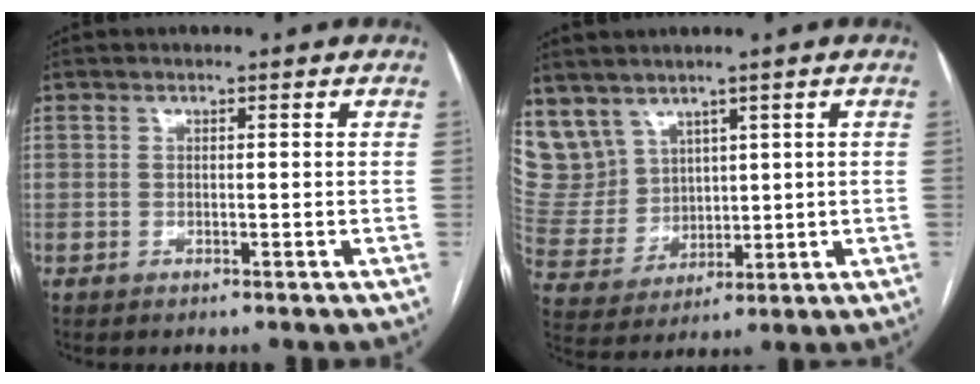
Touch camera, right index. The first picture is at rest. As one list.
[{"total": 10.4, "force": [6.5, 7.8, 2.0], "torque": [-0.067, 0.035, 0.160]}]